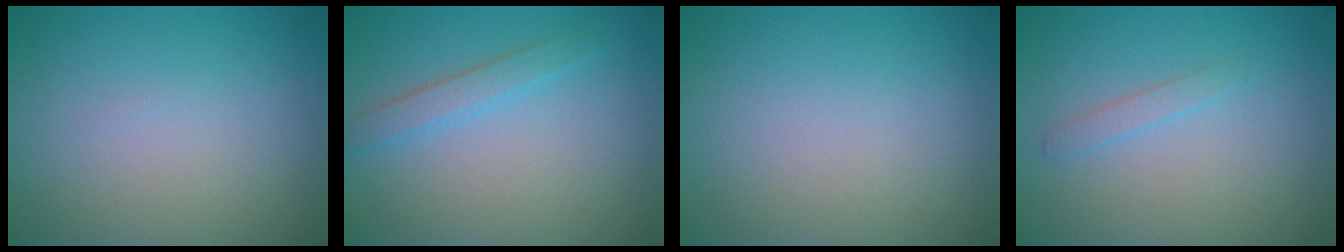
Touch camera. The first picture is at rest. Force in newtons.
{"total": 1.8, "press": 1.8, "slide": 0.1}
{"total": 0.0}
{"total": 1.0, "press": 1.0, "slide": 0.1}